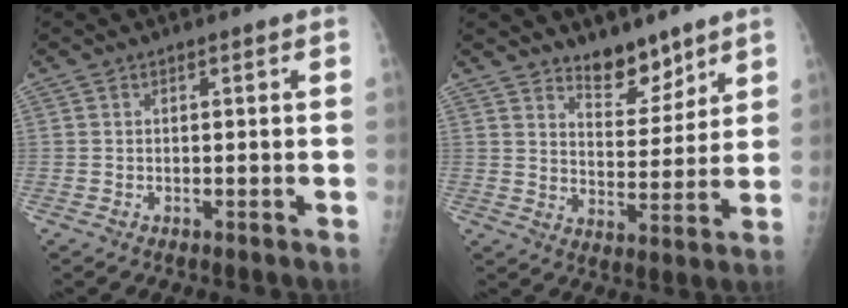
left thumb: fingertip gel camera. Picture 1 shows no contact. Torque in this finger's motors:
{"motor_torque": [0.09, -0.01, 0.20, -0.03, 0.01]}